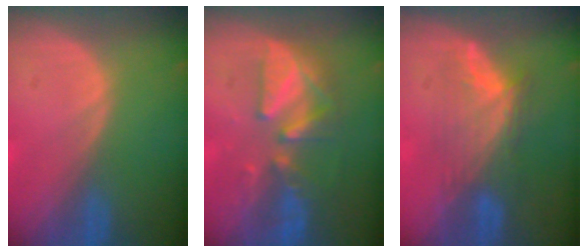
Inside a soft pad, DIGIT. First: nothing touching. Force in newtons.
{"total": 7.9, "press": 7.8, "slide": 1.4}
{"total": 7.0, "press": 6.8, "slide": 1.9}